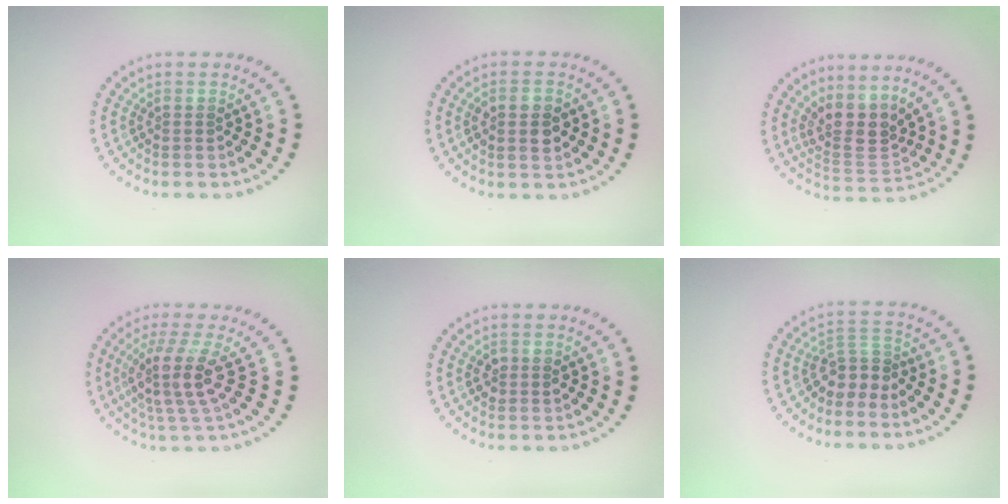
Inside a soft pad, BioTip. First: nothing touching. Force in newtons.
{"total": 2.7, "press": 2.7, "slide": 0.2}
{"total": 3.6, "press": 3.0, "slide": 2.1}
{"total": 4.0, "press": 3.1, "slide": 2.5}
{"total": 1.4, "press": 1.4, "slide": 0.3}
{"total": 2.8, "press": 2.0, "slide": 2.0}